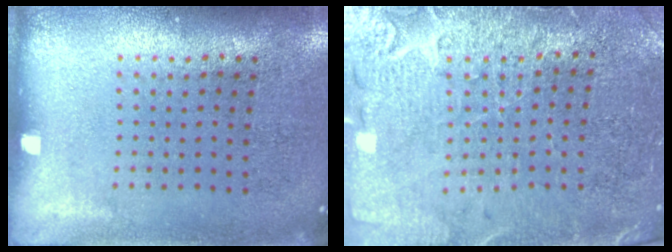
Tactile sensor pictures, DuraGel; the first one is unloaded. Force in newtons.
{"total": 3.3, "press": 3.1, "slide": 1.3}